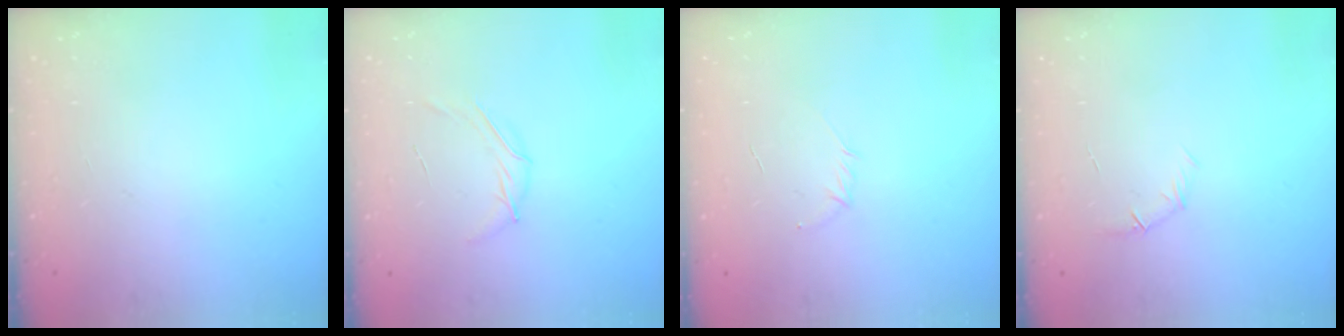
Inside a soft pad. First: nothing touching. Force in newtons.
{"total": 5.2, "press": 5.0, "slide": 1.3}
{"total": 2.8, "press": 2.7, "slide": 0.7}
{"total": 5.4, "press": 5.2, "slide": 1.5}